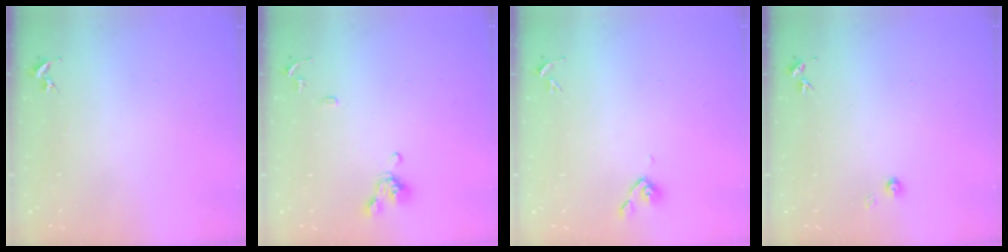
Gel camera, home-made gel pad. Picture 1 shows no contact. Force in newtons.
{"total": 9.8, "press": 9.7, "slide": 1.4}
{"total": 4.4, "press": 4.4, "slide": 0.7}
{"total": 3.2, "press": 3.2, "slide": 0.3}